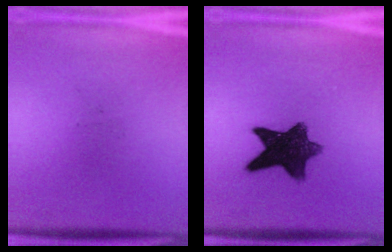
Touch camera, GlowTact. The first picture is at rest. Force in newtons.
{"total": 10.5}